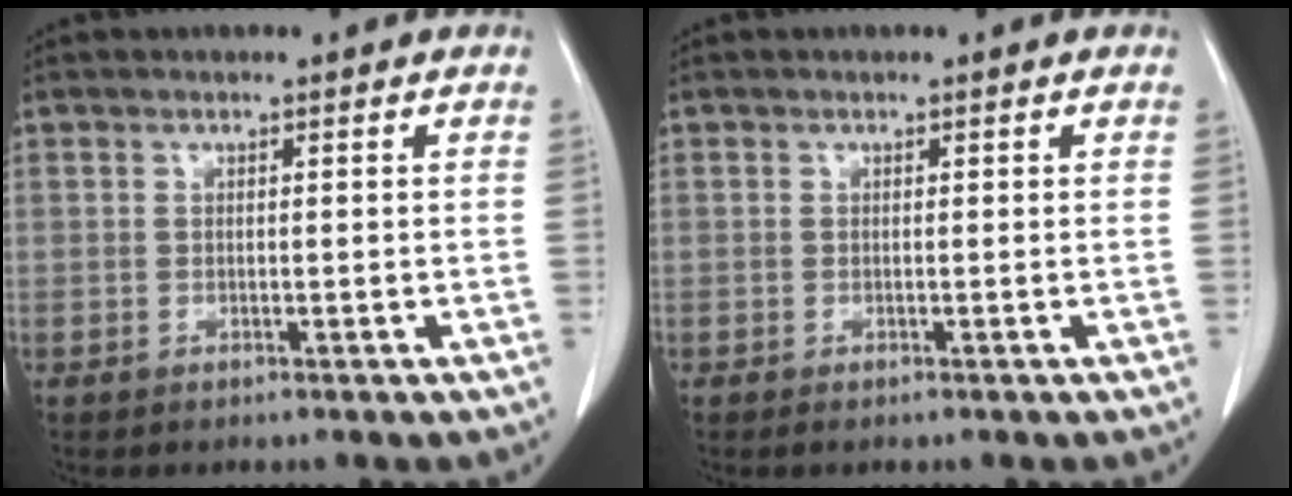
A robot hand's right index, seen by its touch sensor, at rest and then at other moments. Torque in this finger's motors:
{"motor_torque": [0.10, -0.11, 0.05, 0.02]}